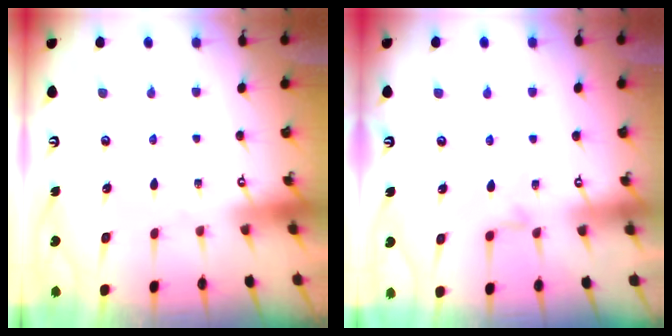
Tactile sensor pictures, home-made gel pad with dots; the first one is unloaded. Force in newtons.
{"total": 3.4, "press": 3.3, "slide": 0.6}